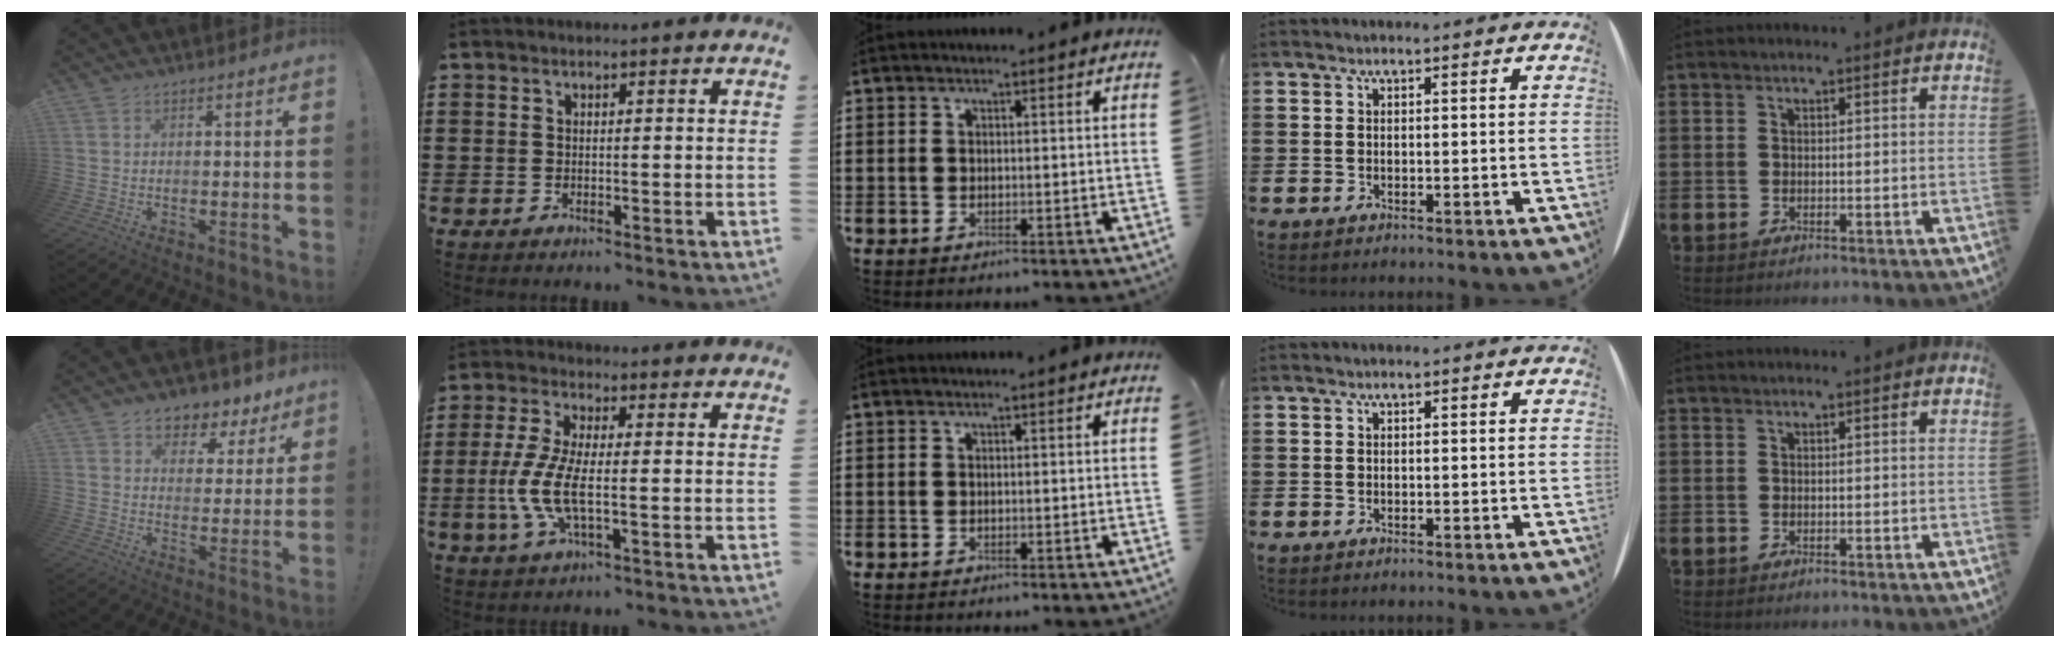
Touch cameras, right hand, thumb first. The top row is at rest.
{"thumb": {"total": 6.7, "force": [4.7, 4.6, 1.3], "torque": [-0.008, -0.043, 0.089]}, "index": {"total": 7.9, "force": [-1.8, 2.7, 7.2], "torque": [-0.172, -0.015, -0.040]}}